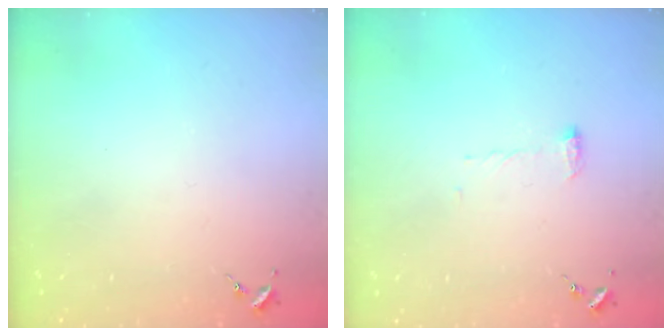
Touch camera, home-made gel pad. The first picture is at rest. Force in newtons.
{"total": 5.0, "press": 5.0, "slide": 0.5}